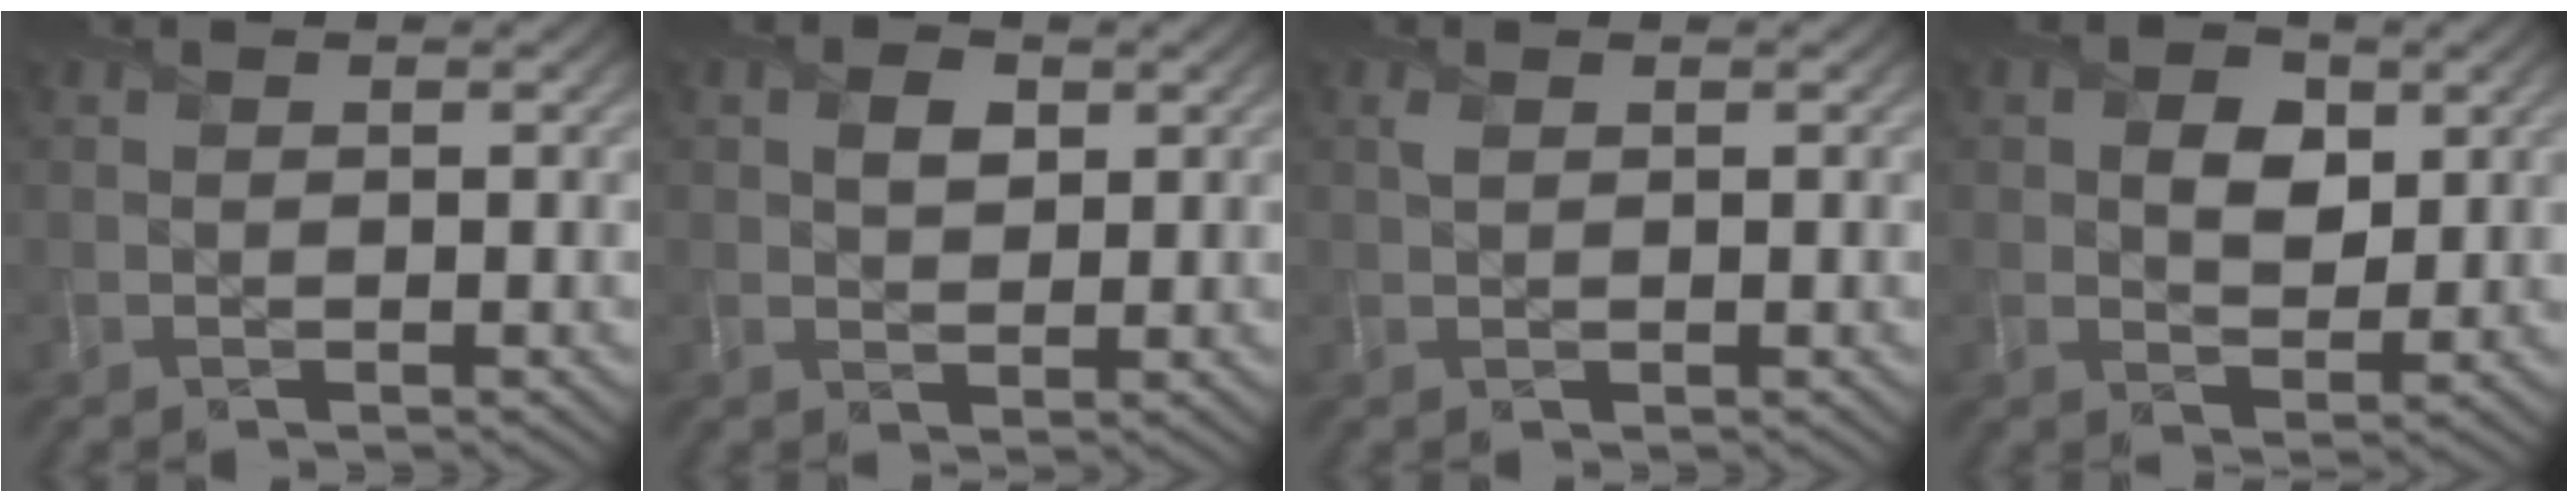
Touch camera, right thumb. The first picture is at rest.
{"total": 2.7, "force": [1.1, 1.8, 1.7], "torque": [-0.034, 0.001, 0.020]}
{"total": 0.9, "force": [0.4, 0.6, 0.5], "torque": [-0.019, 0.000, 0.009]}
{"total": 4.5, "force": [1.4, 3.1, 2.9], "torque": [-0.053, -0.001, 0.017]}